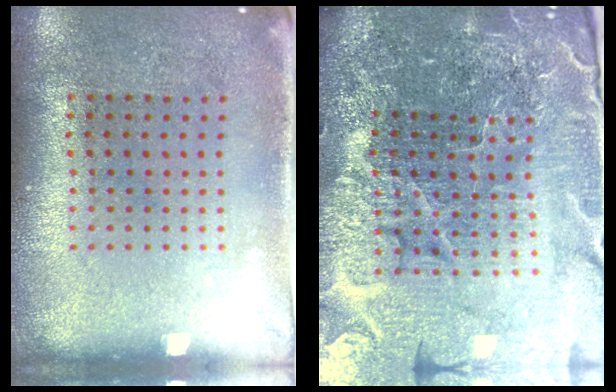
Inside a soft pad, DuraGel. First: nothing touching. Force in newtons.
{"total": 6.7, "press": 5.8, "slide": 3.3}